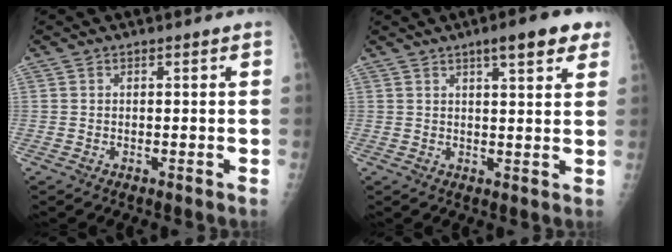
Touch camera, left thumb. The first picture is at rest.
{"total": 8.1, "force": [4.8, 2.0, 6.3], "torque": [-0.070, -0.011, 0.061]}